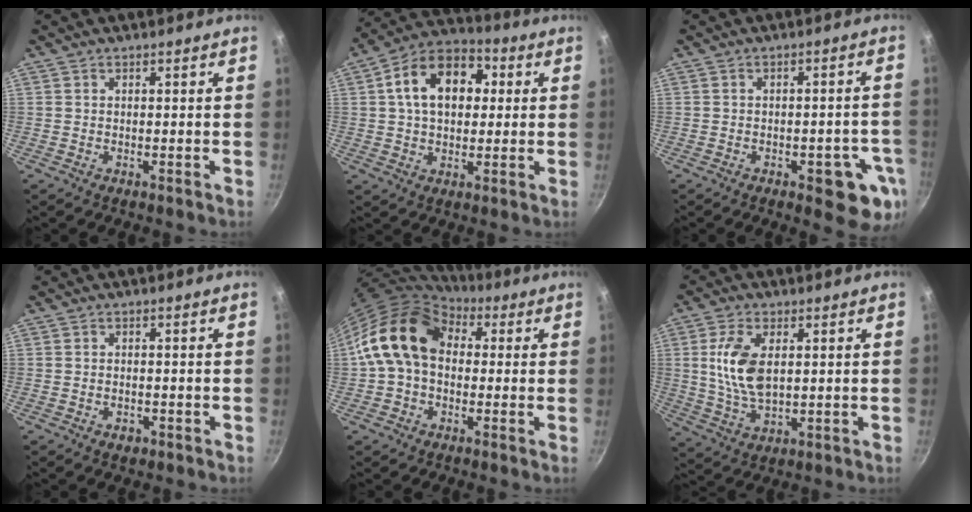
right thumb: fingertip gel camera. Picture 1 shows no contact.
{"total": 15.5, "force": [3.1, 10.6, 10.9], "torque": [-0.144, 0.024, 0.033]}
{"total": 9.6, "force": [-3.7, 4.2, 7.9], "torque": [-0.057, 0.012, -0.042]}
{"total": 1.8, "force": [-0.9, 1.2, 1.0], "torque": [-0.017, 0.005, -0.010]}
{"total": 13.3, "force": [2.2, 9.7, 8.7], "torque": [-0.121, 0.020, 0.021]}
{"total": 10.3, "force": [1.9, 5.4, 8.5], "torque": [-0.165, -0.009, 0.041]}